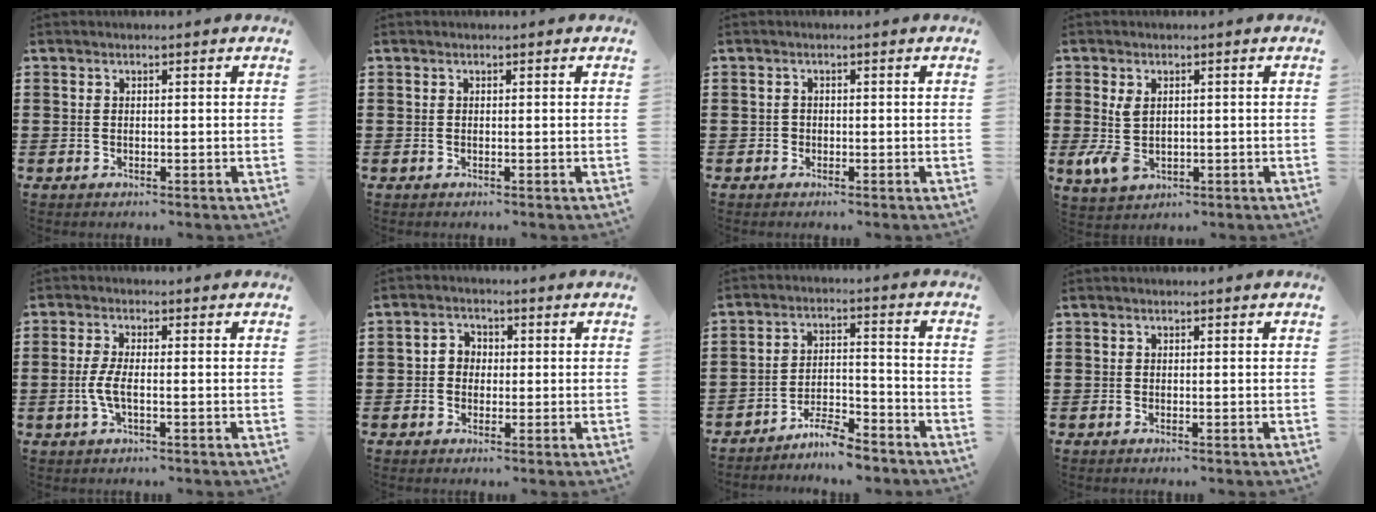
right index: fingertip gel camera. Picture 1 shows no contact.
{"total": 0.0}
{"total": 0.8, "force": [-0.3, 0.7, 0.2], "torque": [-0.006, 0.002, -0.007]}
{"total": 5.1, "force": [-0.1, 3.1, 4.0], "torque": [-0.112, -0.007, -0.008]}
{"total": 3.9, "force": [-1.0, 1.1, 3.6], "torque": [-0.091, -0.008, -0.027]}
{"total": 2.5, "force": [-0.6, 2.2, 1.0], "torque": [-0.028, 0.010, -0.014]}
{"total": 5.8, "force": [-5.4, 0.8, 2.0], "torque": [-0.042, 0.007, -0.106]}
{"total": 0.0}